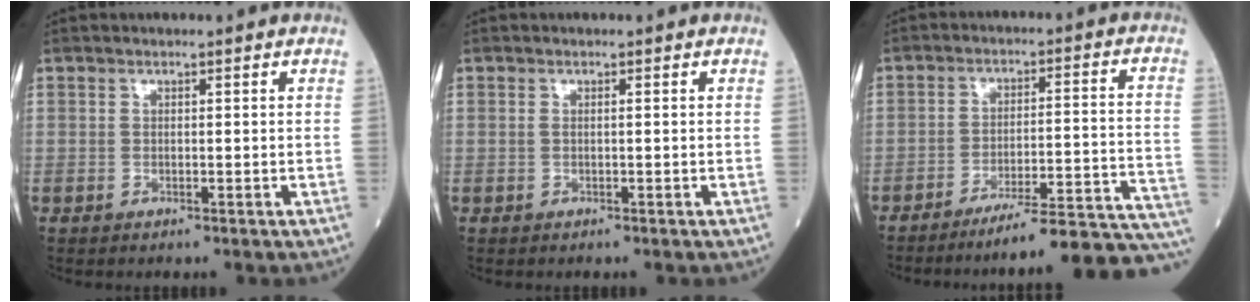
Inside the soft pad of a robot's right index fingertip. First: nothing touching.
{"total": 0.6, "force": [0.1, 0.0, 0.5], "torque": [-0.016, 0.001, 0.002]}
{"total": 20.0, "force": [-18.2, -0.8, 8.1], "torque": [-0.040, 0.014, -0.243]}